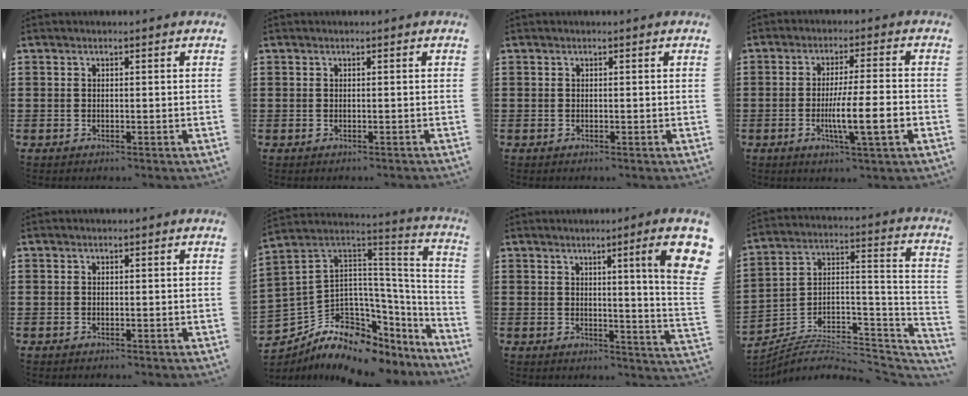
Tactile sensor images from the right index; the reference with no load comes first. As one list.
[{"total": 0.0}, {"total": 0.0}, {"total": 8.3, "force": [-2.2, 0.7, 8.0], "torque": [-0.143, -0.013, -0.041]}, {"total": 0.0}, {"total": 8.5, "force": [-4.6, 6.1, 3.6], "torque": [-0.105, -0.018, -0.083]}, {"total": 8.7, "force": [3.6, -0.3, 7.9], "torque": [-0.123, -0.020, 0.051]}, {"total": 5.9, "force": [-5.1, 1.8, 2.3], "torque": [-0.036, -0.004, -0.102]}]